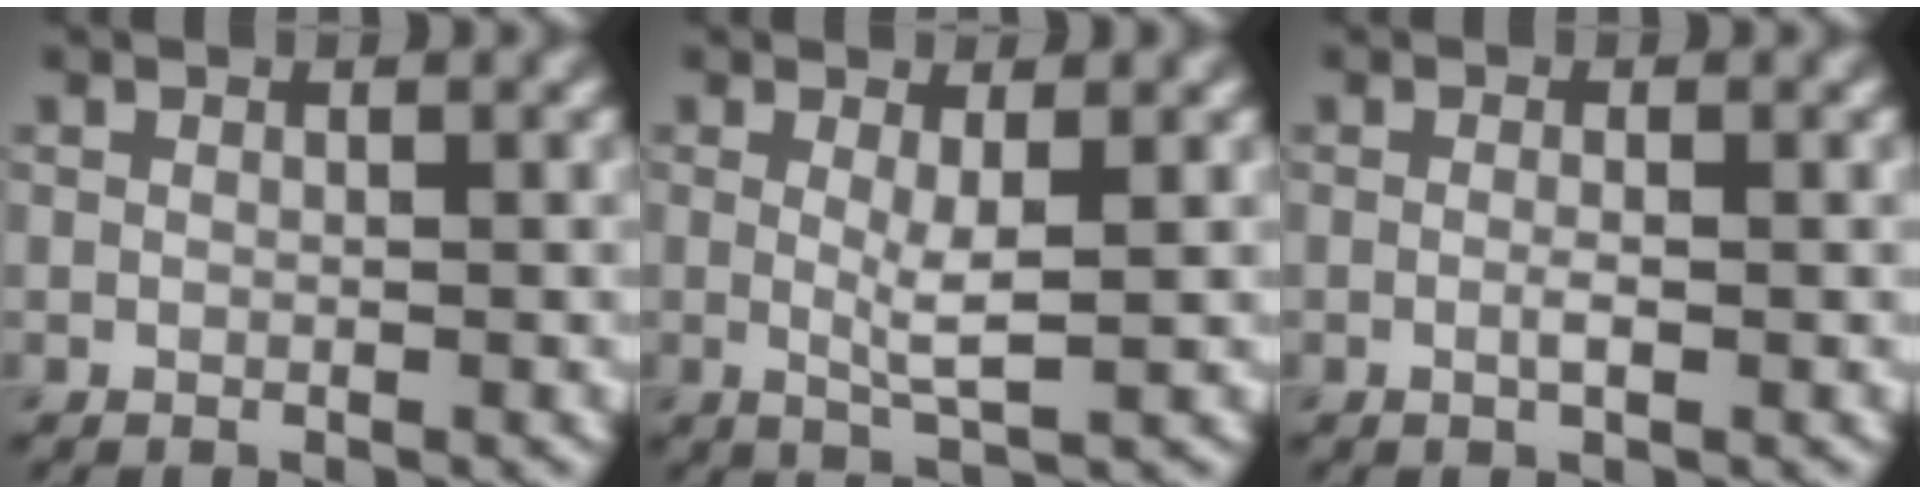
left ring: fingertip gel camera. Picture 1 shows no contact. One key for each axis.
{"total": 2.2, "fx": 0.2, "fy": 0.2, "fz": 2.2, "tx": -0.046, "ty": -0.012, "tz": 0.007}
{"total": 1.0, "fx": -0.4, "fy": 0.1, "fz": 0.9, "tx": -0.021, "ty": -0.005, "tz": -0.006}